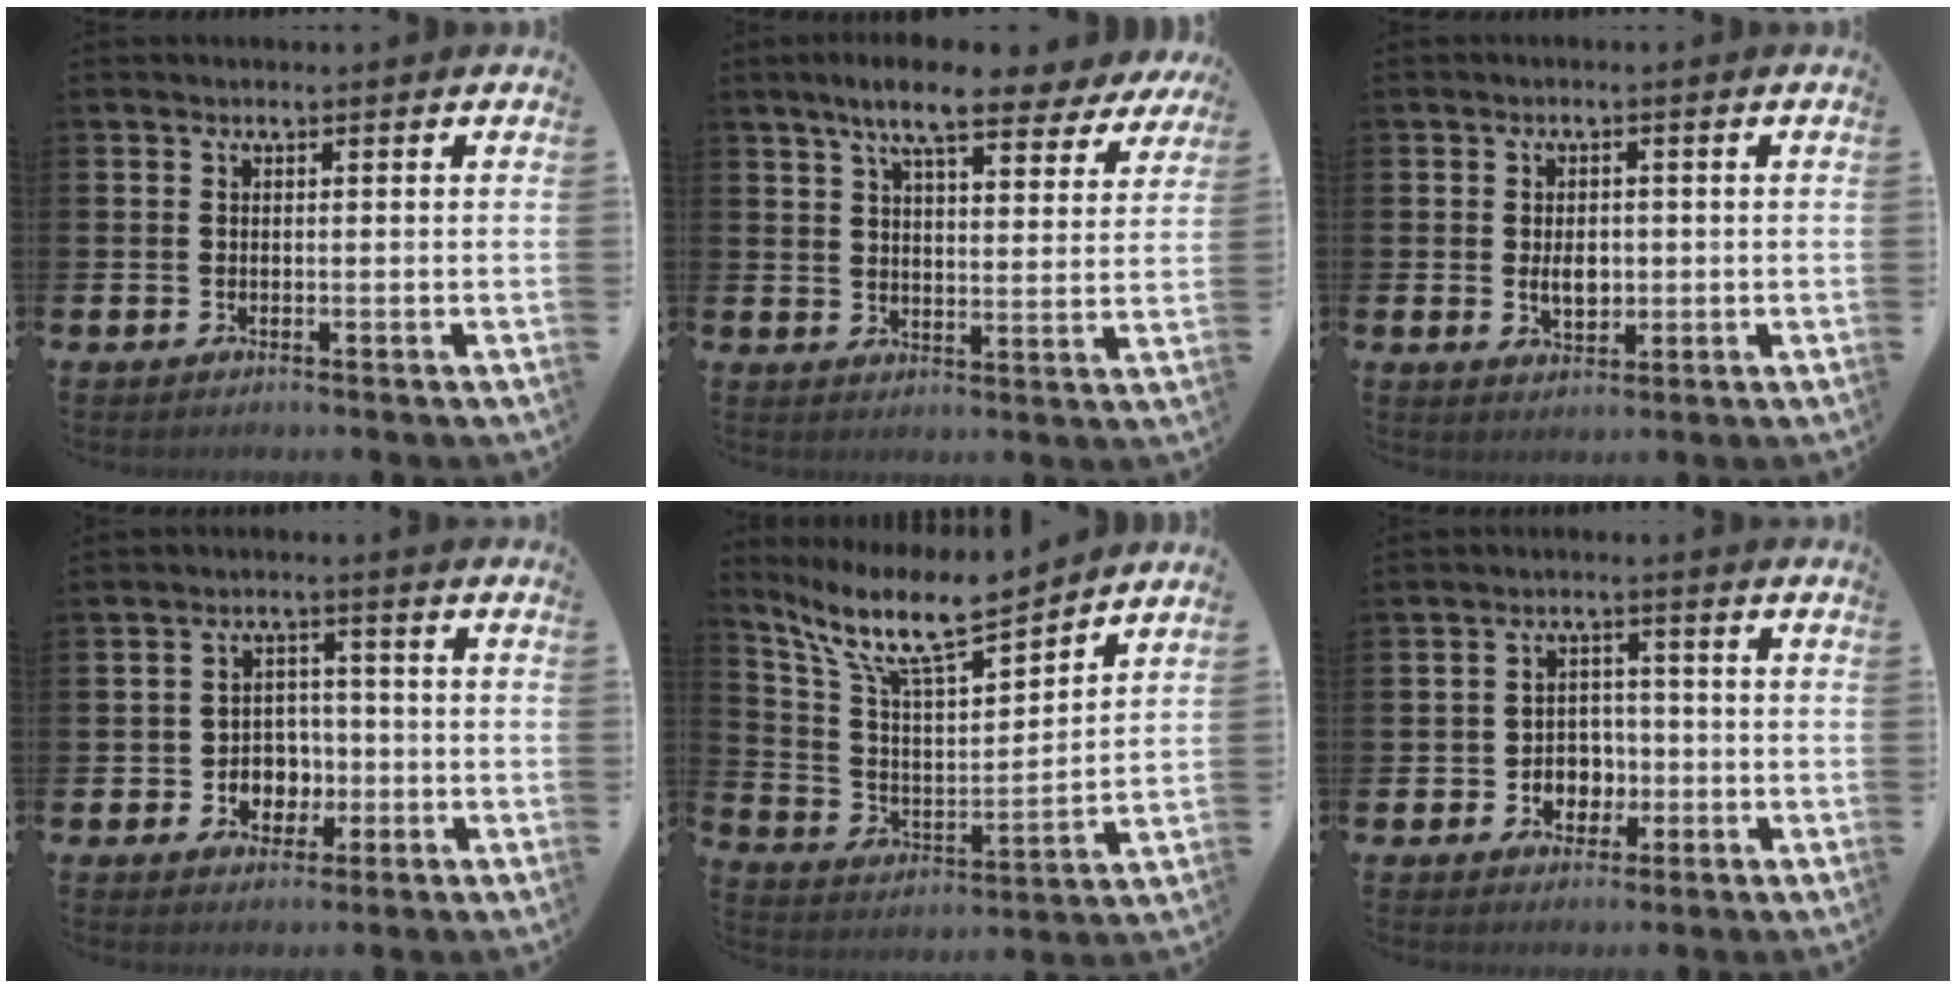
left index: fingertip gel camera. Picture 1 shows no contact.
{"total": 9.1, "force": [7.8, 1.6, 4.4], "torque": [-0.097, -0.028, 0.136]}
{"total": 3.3, "force": [0.0, 2.3, 2.5], "torque": [-0.032, 0.002, -0.006]}
{"total": 4.1, "force": [-0.9, 3.8, 1.2], "torque": [-0.025, 0.002, -0.026]}
{"total": 11.5, "force": [9.7, 2.2, 5.8], "torque": [-0.146, -0.057, 0.166]}
{"total": 3.8, "force": [-1.1, 3.4, 1.2], "torque": [-0.023, 0.002, -0.029]}